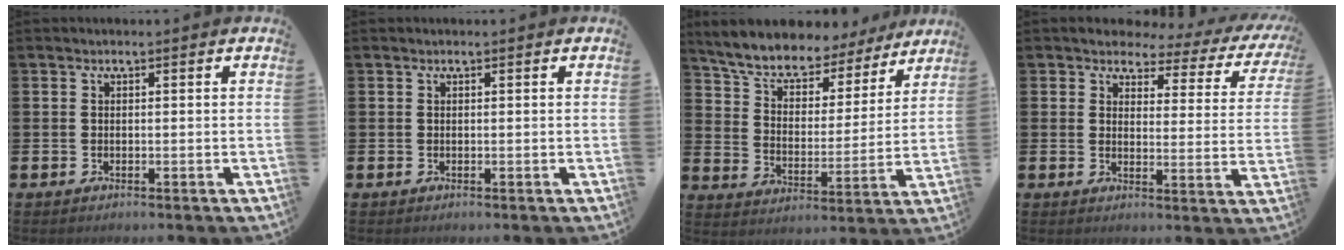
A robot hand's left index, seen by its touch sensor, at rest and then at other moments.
{"total": 0.0}
{"total": 7.2, "force": [6.6, 2.3, 1.5], "torque": [-0.071, -0.046, 0.115]}
{"total": 2.6, "force": [1.9, 1.7, 0.6], "torque": [-0.028, -0.022, 0.022]}